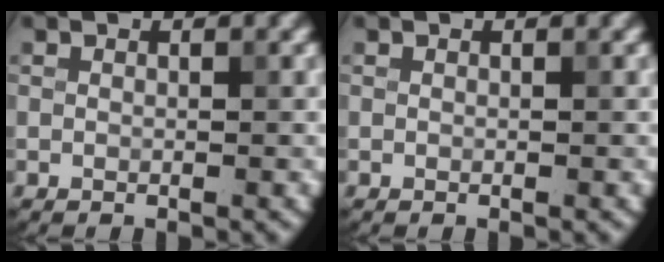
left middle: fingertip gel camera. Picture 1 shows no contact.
{"total": 0.0}